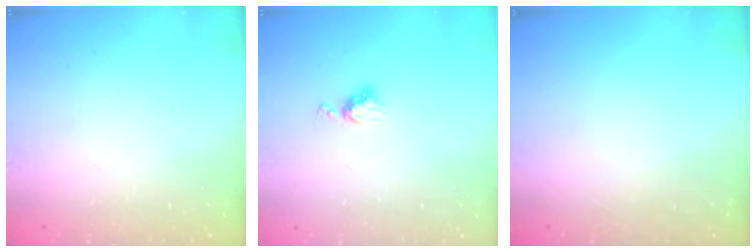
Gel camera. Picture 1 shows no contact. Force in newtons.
{"total": 4.6, "press": 4.6, "slide": 0.4}
{"total": 0.0}